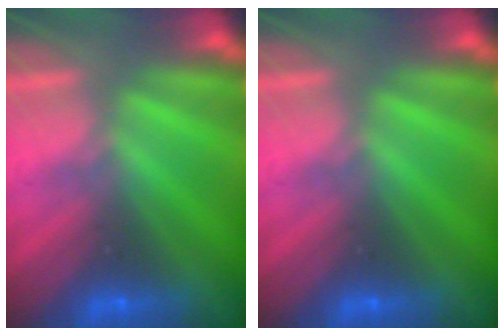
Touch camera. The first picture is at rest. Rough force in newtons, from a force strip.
{"total": 0.0}